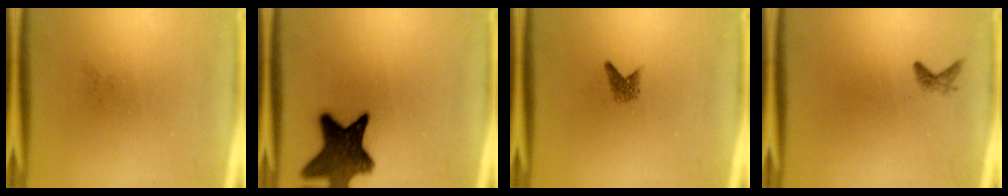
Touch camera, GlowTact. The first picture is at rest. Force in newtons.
{"total": 12.2}
{"total": 1.5}
{"total": 0.9}